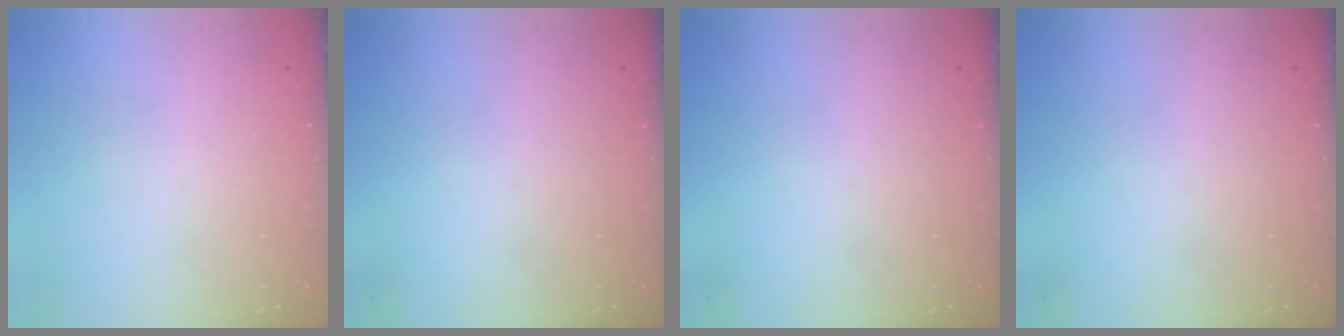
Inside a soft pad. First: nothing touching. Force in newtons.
{"total": 0.0}
{"total": 0.0}
{"total": 0.0}